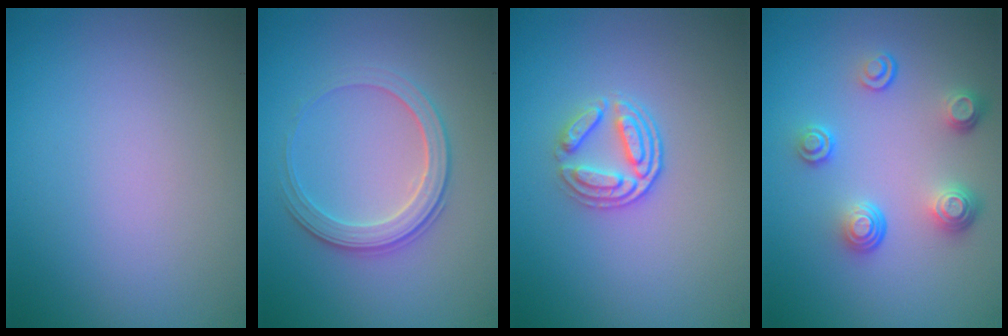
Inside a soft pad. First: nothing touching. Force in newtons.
{"total": 3.1, "press": 2.9, "slide": 1.1}
{"total": 2.9, "press": 2.5, "slide": 1.6}
{"total": 3.8, "press": 2.8, "slide": 2.7}